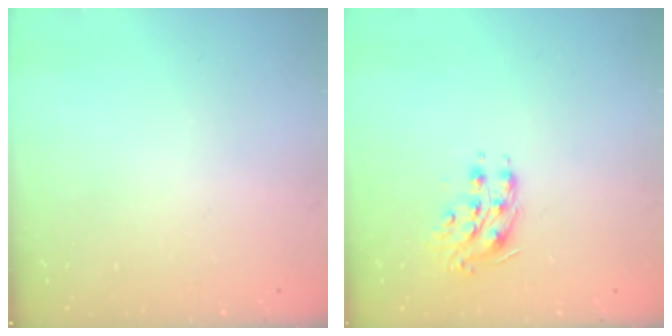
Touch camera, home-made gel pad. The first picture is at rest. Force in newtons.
{"total": 9.3, "press": 9.3, "slide": 0.2}